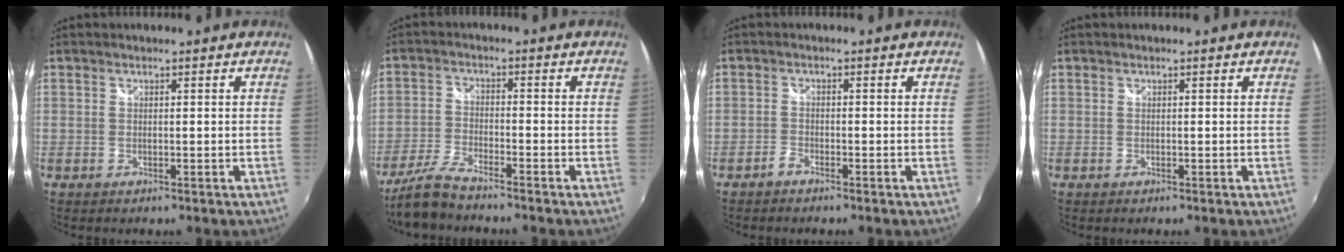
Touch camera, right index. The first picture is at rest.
{"total": 6.7, "force": [-5.7, 0.7, 3.4], "torque": [-0.085, -0.006, -0.115]}
{"total": 1.3, "force": [-1.2, 0.1, 0.6], "torque": [-0.017, 0.003, -0.027]}
{"total": 0.0}